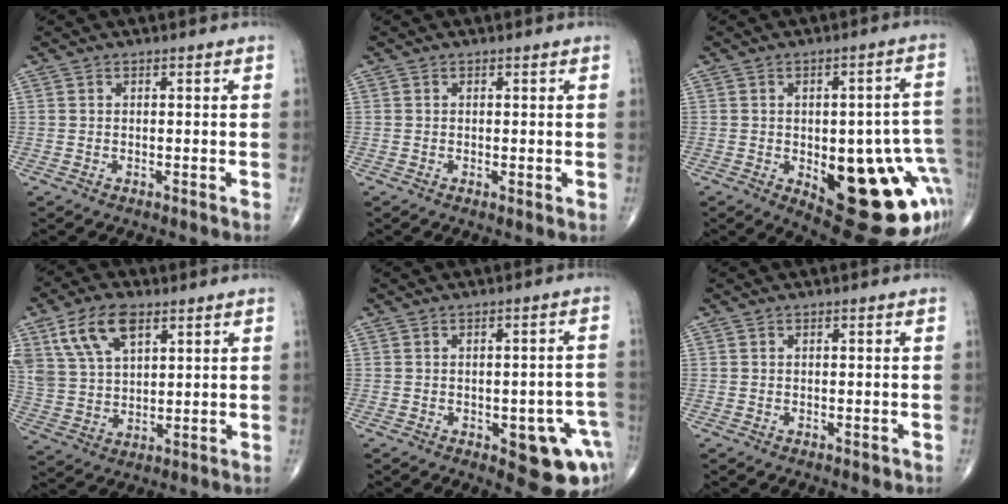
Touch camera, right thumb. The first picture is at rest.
{"total": 0.8, "force": [0.0, 0.2, 0.7], "torque": [-0.015, -0.005, -0.001]}
{"total": 23.6, "force": [-6.0, 9.2, 20.8], "torque": [-0.207, 0.015, -0.047]}
{"total": 12.1, "force": [6.2, 6.5, 8.2], "torque": [-0.151, -0.010, 0.125]}
{"total": 11.5, "force": [-4.4, 5.0, 9.3], "torque": [-0.079, 0.022, -0.042]}
{"total": 0.6, "force": [-0.3, 0.3, 0.4], "torque": [-0.004, -0.001, -0.003]}